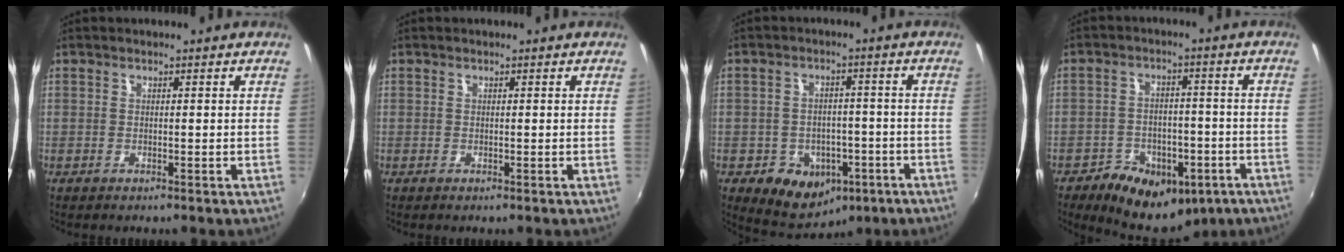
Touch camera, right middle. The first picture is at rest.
{"total": 0.0}
{"total": 11.2, "force": [-5.1, 8.8, 4.7], "torque": [-0.110, 0.016, -0.046]}
{"total": 16.9, "force": [-10.0, 10.5, 8.7], "torque": [-0.182, 0.010, -0.131]}